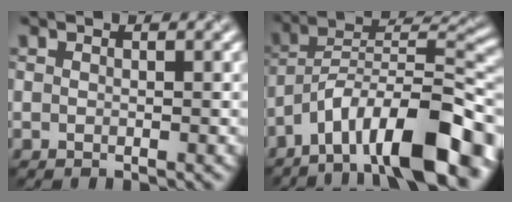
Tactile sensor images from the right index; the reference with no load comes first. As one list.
[{"total": 12.1, "force": [-7.4, 3.5, 8.9], "torque": [-0.129, 0.020, -0.135]}]